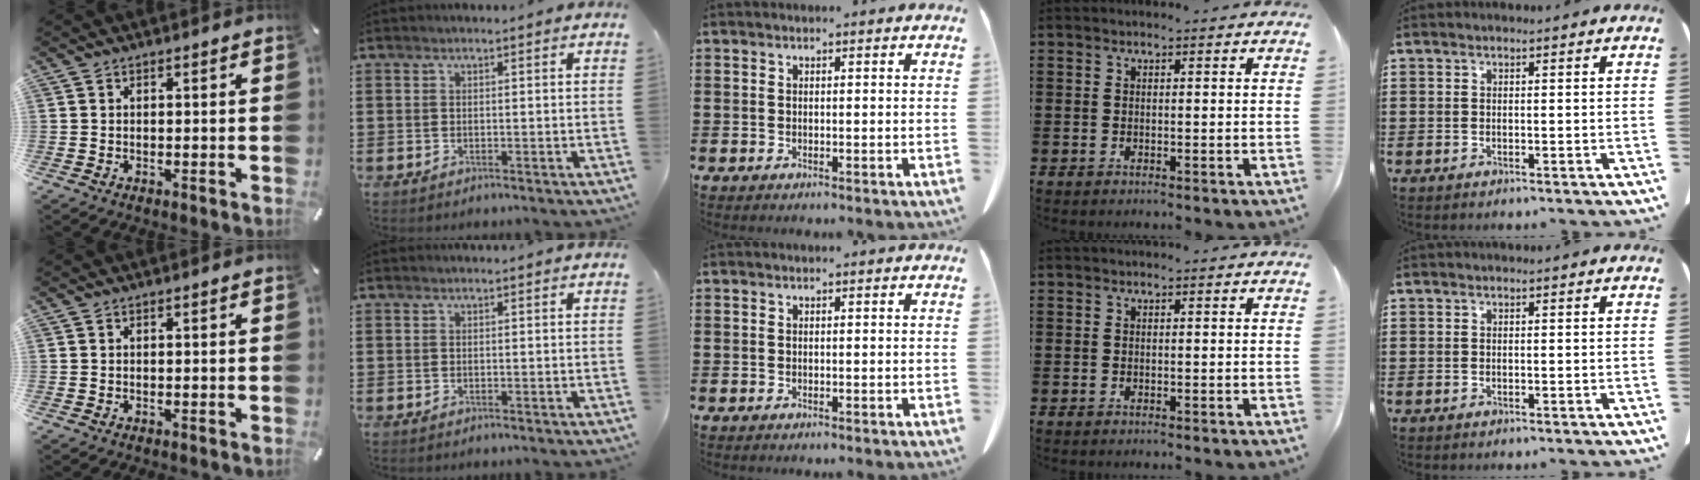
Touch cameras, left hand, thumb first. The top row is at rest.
{}